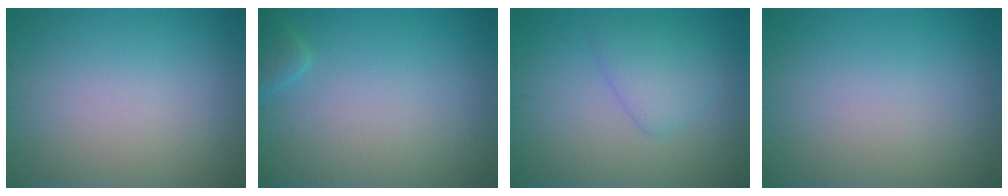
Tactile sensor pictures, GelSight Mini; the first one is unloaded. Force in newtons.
{"total": 1.3, "press": 1.3, "slide": 0.1}
{"total": 2.7, "press": 2.7, "slide": 0.1}
{"total": 0.0}